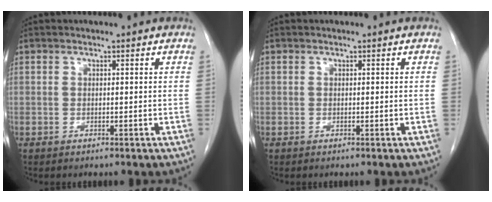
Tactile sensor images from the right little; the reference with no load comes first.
{"total": 0.0}